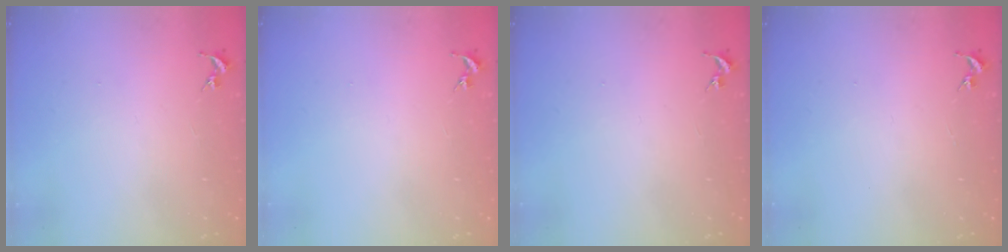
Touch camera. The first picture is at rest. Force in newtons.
{"total": 0.0}
{"total": 0.0}
{"total": 0.0}